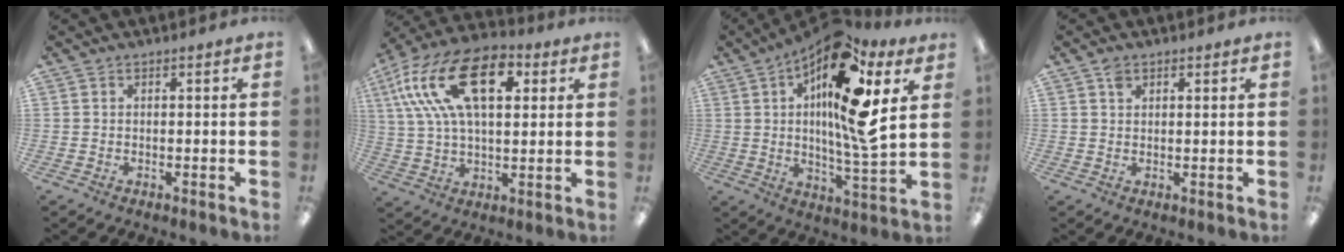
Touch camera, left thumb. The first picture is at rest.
{"total": 21.5, "force": [8.5, 11.7, 15.9], "torque": [-0.310, -0.012, 0.146]}
{"total": 20.2, "force": [8.2, 4.9, 17.8], "torque": [-0.298, -0.043, 0.117]}
{"total": 1.9, "force": [1.1, 1.1, 1.0], "torque": [-0.016, -0.002, 0.019]}